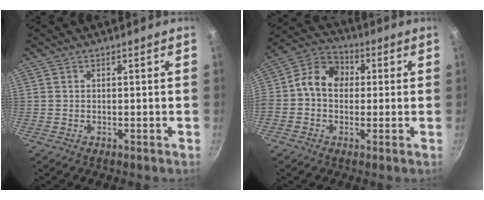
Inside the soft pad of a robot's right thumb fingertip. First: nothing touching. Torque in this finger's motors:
{"motor_torque": [0.64, 2.72, 0.23, -0.08, 0.25]}